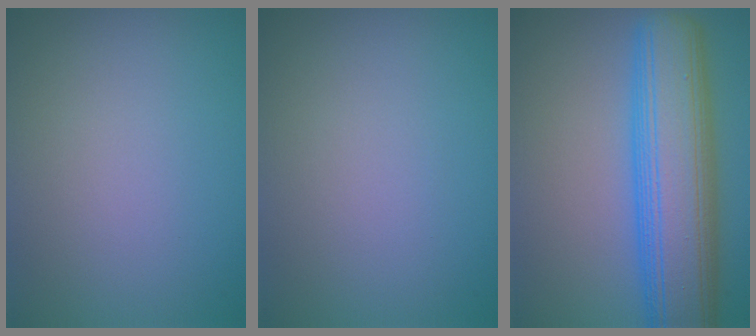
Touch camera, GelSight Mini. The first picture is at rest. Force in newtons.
{"total": 0.0}
{"total": 10.1, "press": 10.0, "slide": 0.4}